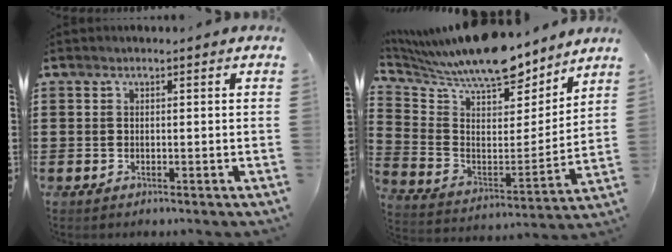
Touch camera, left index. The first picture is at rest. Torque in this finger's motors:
{"motor_torque": [2.14, 0.00, 1.05, 0.21]}